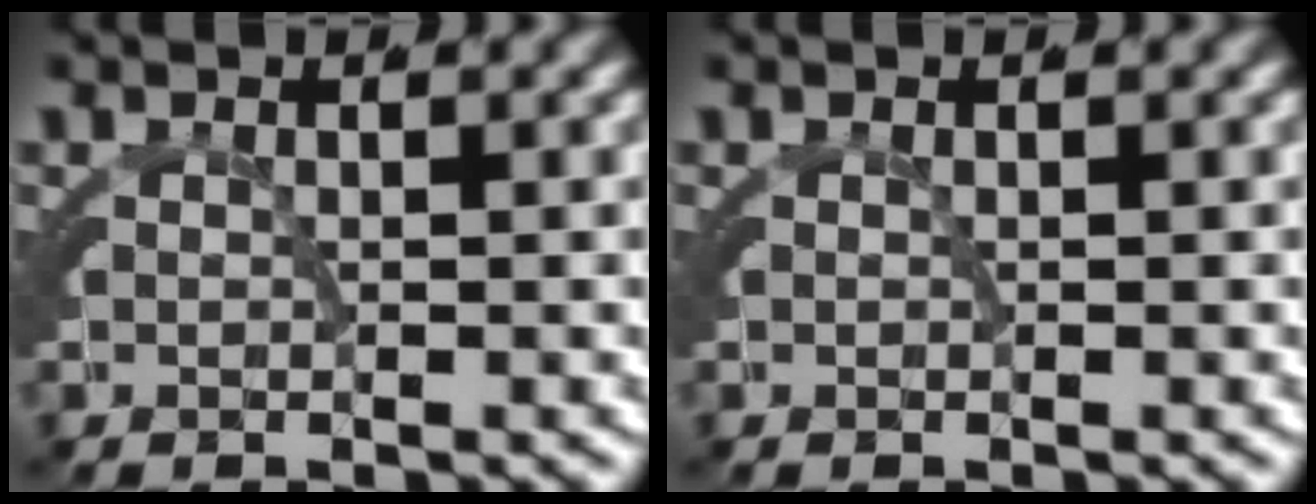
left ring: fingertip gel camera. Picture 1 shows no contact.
{"total": 0.0}